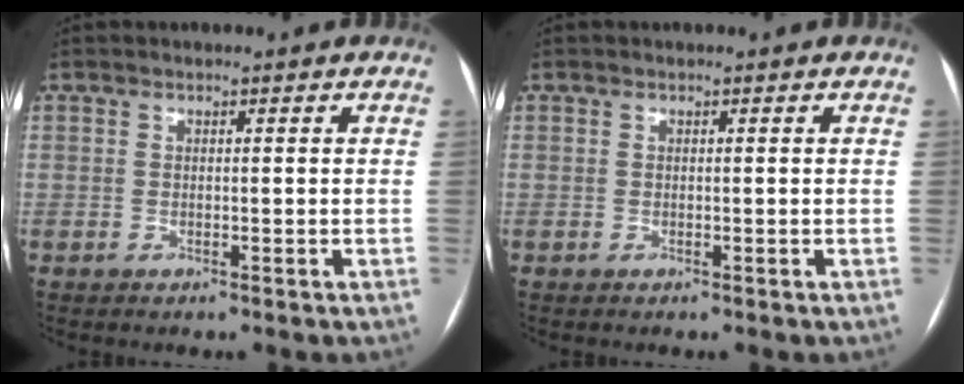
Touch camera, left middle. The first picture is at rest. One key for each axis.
{"total": 0.0}